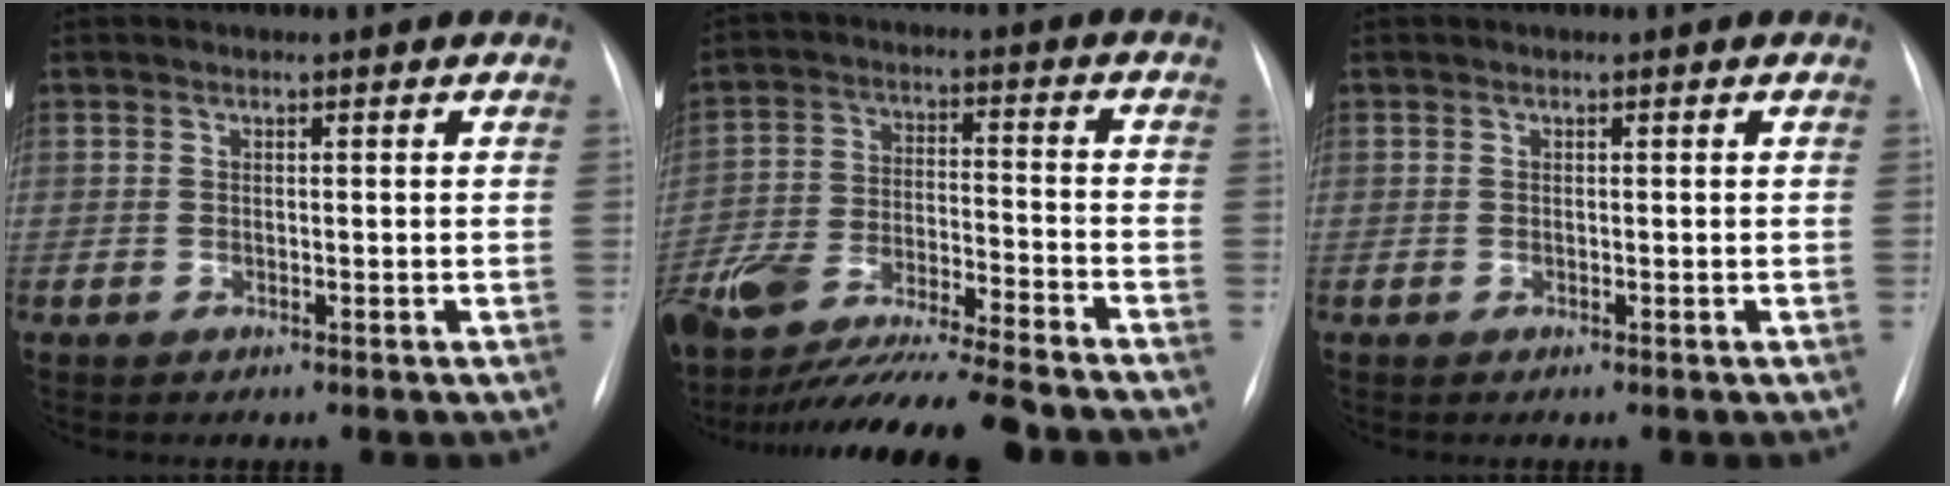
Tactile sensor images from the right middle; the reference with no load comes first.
{"total": 21.5, "force": [-18.7, 1.3, 10.5], "torque": [-0.201, -0.038, -0.312]}
{"total": 0.0}